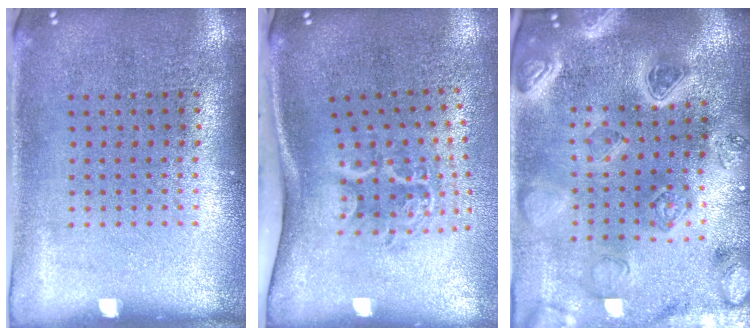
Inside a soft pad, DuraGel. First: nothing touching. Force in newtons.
{"total": 2.2, "press": 1.4, "slide": 1.7}
{"total": 3.7, "press": 3.5, "slide": 1.3}